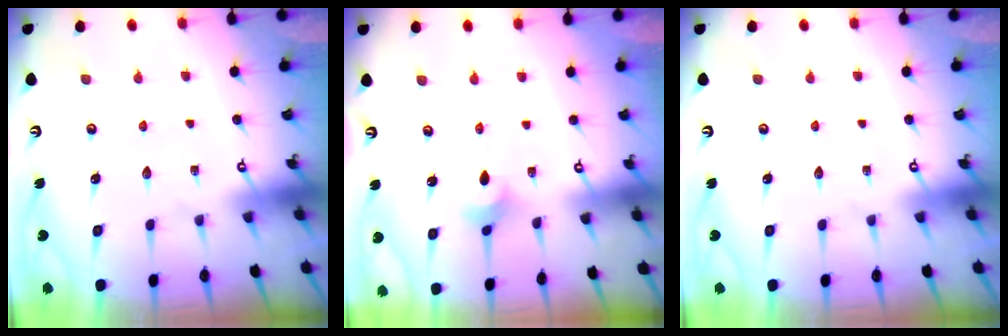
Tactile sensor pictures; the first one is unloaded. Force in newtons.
{"total": 3.3, "press": 3.2, "slide": 0.7}
{"total": 0.0}